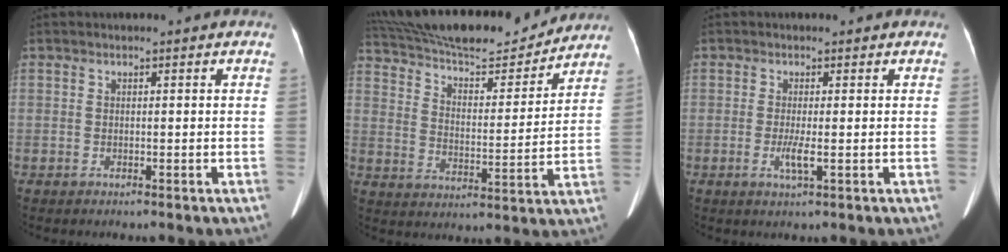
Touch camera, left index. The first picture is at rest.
{"total": 22.2, "force": [20.4, 3.5, 8.0], "torque": [-0.146, 0.008, 0.306]}
{"total": 2.4, "force": [-0.4, 0.2, 2.4], "torque": [-0.048, -0.005, -0.005]}